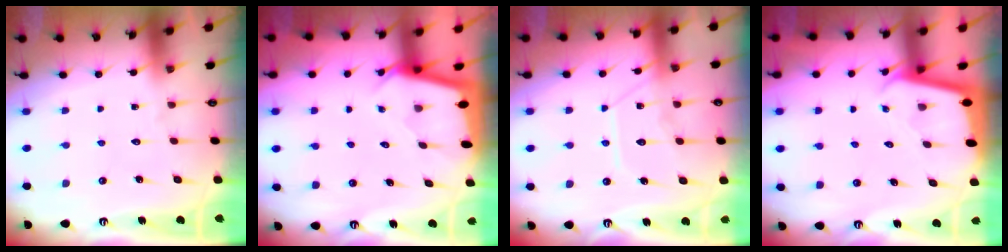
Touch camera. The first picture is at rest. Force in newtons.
{"total": 2.3, "press": 2.3, "slide": 0.2}
{"total": 10.7, "press": 10.7, "slide": 0.9}
{"total": 1.9, "press": 1.9, "slide": 0.1}